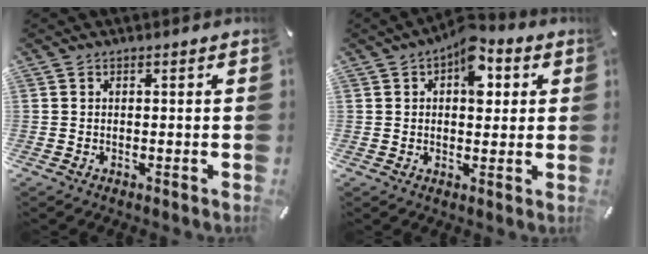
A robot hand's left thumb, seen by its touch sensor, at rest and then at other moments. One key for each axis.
{"total": 9.4, "fx": 3.3, "fy": 5.6, "fz": 6.7, "tx": -0.071, "ty": -0.013, "tz": 0.050}